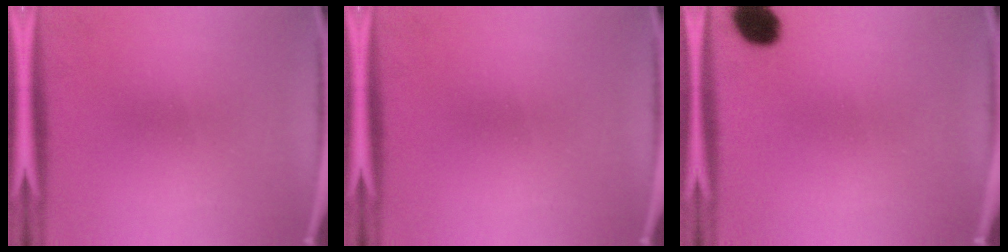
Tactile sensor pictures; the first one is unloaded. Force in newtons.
{"total": 0.0}
{"total": 6.4}